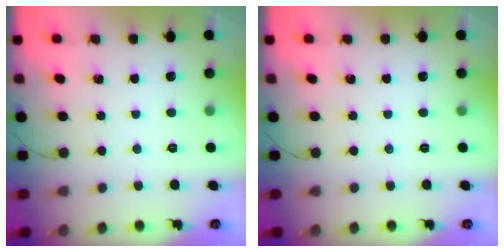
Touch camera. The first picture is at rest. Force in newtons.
{"total": 0.0}